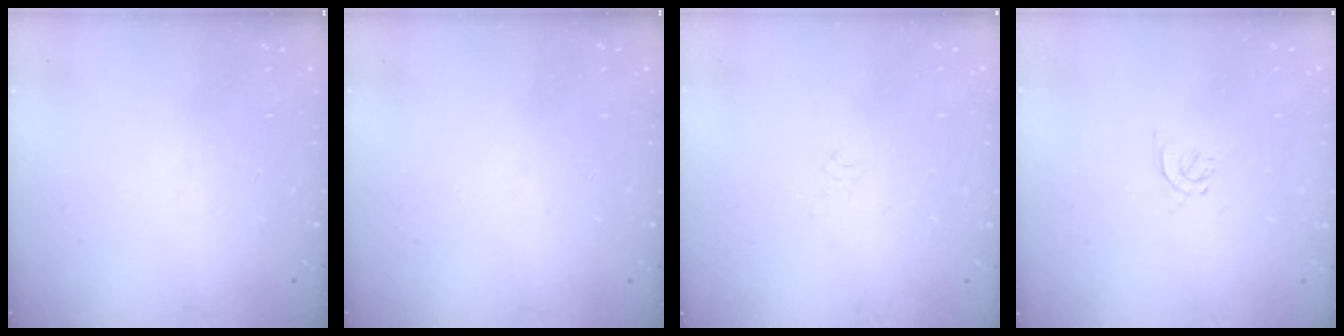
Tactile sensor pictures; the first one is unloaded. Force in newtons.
{"total": 0.0}
{"total": 2.8, "press": 2.7, "slide": 0.6}
{"total": 1.6, "press": 1.6, "slide": 0.5}